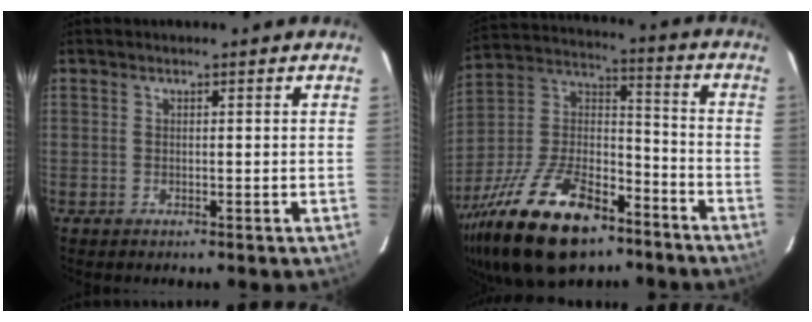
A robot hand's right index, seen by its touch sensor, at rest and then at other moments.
{"total": 26.7, "force": [-16.9, 12.3, 16.6], "torque": [-0.339, -0.004, -0.281]}